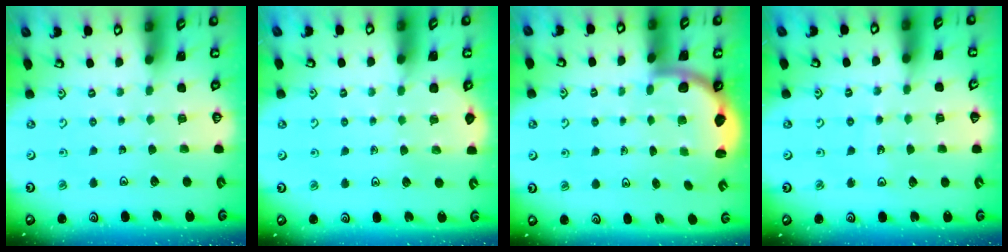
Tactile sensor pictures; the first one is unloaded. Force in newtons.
{"total": 1.6, "press": 1.5, "slide": 0.3}
{"total": 2.6, "press": 2.5, "slide": 0.6}
{"total": 5.1, "press": 5.1, "slide": 0.5}